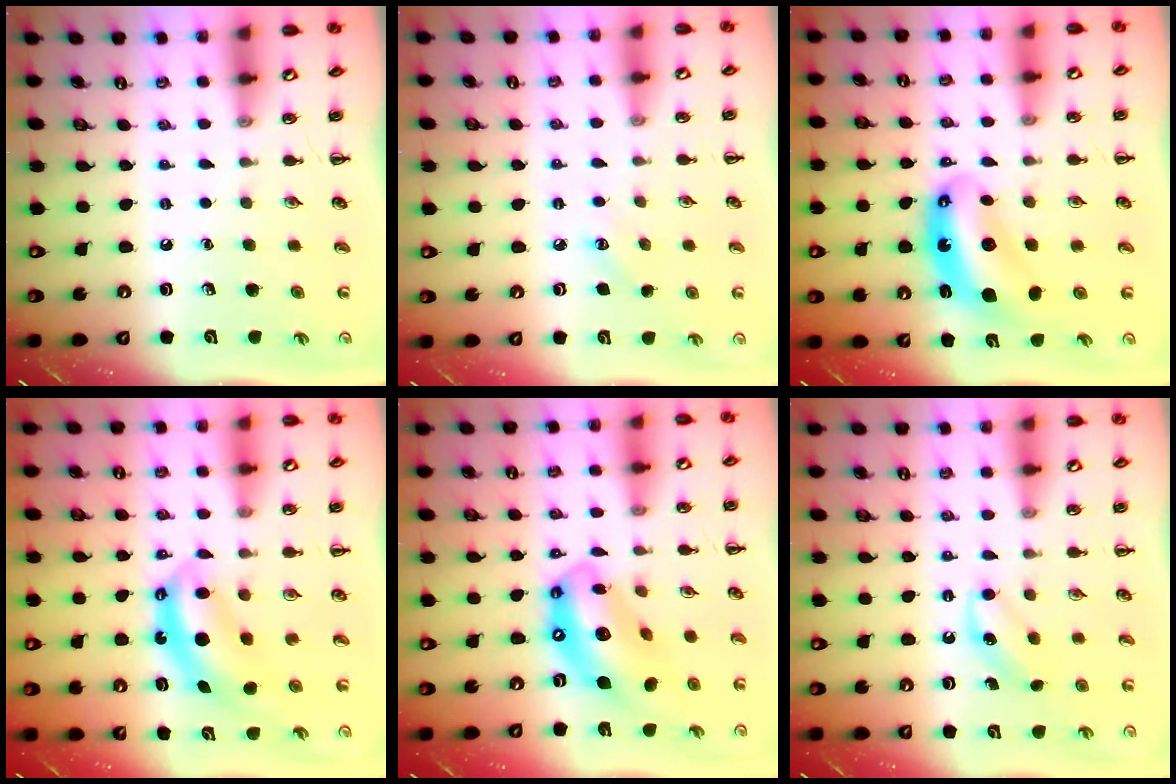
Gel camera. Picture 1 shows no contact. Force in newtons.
{"total": 5.2, "press": 5.0, "slide": 1.5}
{"total": 7.6, "press": 7.3, "slide": 2.0}
{"total": 6.2, "press": 6.2, "slide": 0.7}
{"total": 14.4, "press": 13.9, "slide": 4.0}
{"total": 6.2, "press": 6.0, "slide": 1.5}